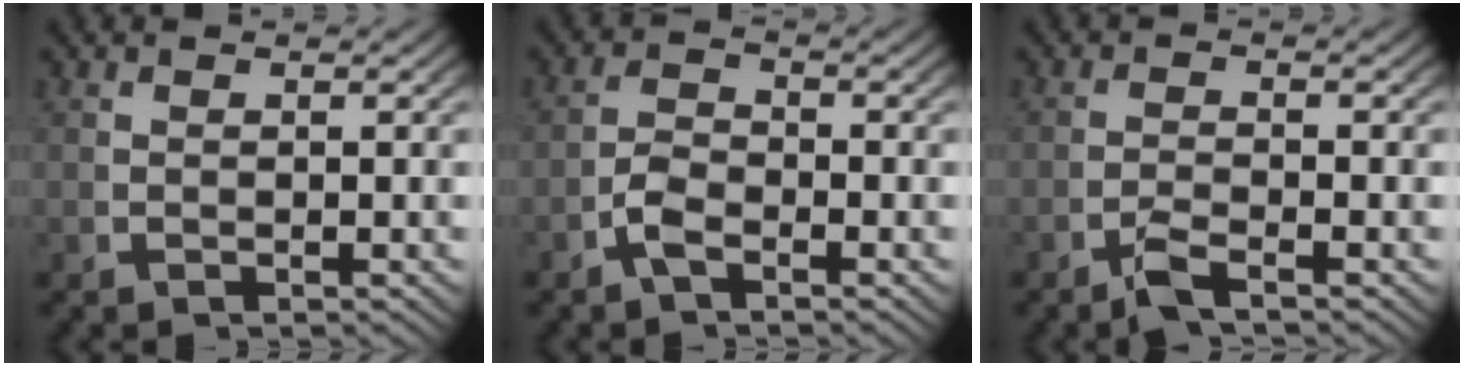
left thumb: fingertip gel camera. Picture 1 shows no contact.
{"total": 2.3, "force": [-1.2, 1.3, 1.4], "torque": [-0.031, -0.005, -0.027]}
{"total": 2.0, "force": [-1.6, 0.3, 1.2], "torque": [-0.024, 0.000, -0.035]}